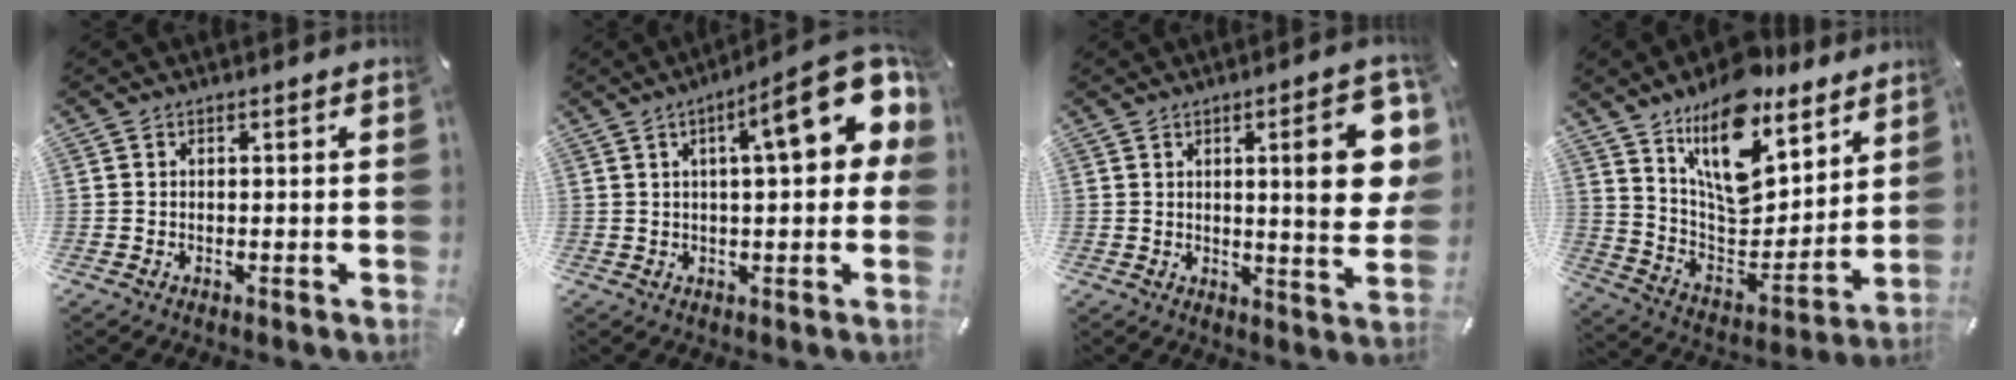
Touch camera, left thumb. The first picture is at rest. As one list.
[{"total": 17.6, "force": [6.1, 4.9, 15.7], "torque": [-0.210, -0.030, 0.083]}, {"total": 16.0, "force": [4.2, 3.6, 15.1], "torque": [-0.200, -0.021, 0.054]}, {"total": 17.3, "force": [11.8, 8.7, 9.2], "torque": [-0.149, -0.099, 0.208]}]